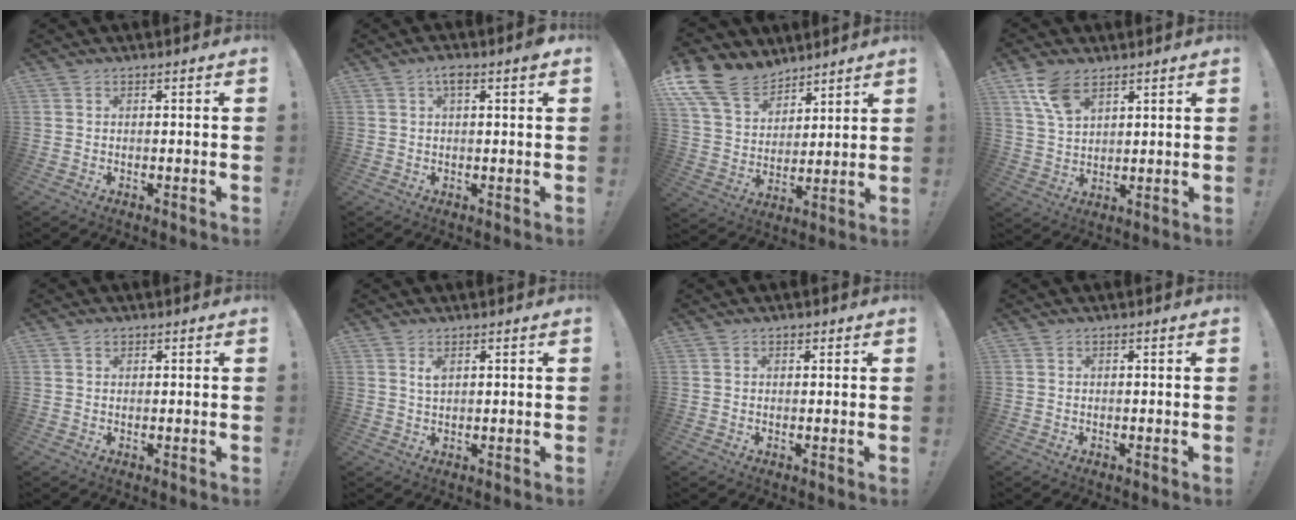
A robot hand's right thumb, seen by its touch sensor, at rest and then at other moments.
{"total": 2.6, "force": [1.3, 0.6, 2.2], "torque": [-0.037, 0.001, 0.018]}
{"total": 15.5, "force": [11.5, 8.8, 5.6], "torque": [-0.119, -0.077, 0.220]}
{"total": 9.2, "force": [5.7, 4.8, 5.5], "torque": [-0.094, -0.020, 0.110]}
{"total": 1.1, "force": [0.8, 0.7, 0.4], "torque": [-0.001, -0.001, 0.015]}
{"total": 2.2, "force": [1.1, 0.9, 1.7], "torque": [-0.023, -0.004, 0.017]}
{"total": 0.7, "force": [0.5, 0.5, 0.2], "torque": [-0.001, 0.000, 0.009]}
{"total": 0.0}